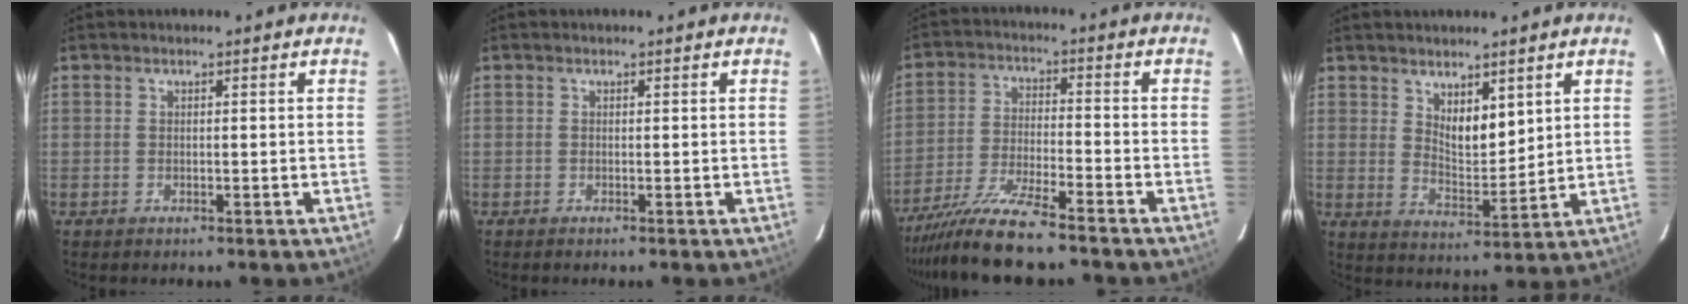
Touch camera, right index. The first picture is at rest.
{"total": 0.0}
{"total": 10.4, "force": [-8.9, 0.1, 5.5], "torque": [-0.099, -0.021, -0.159]}
{"total": 5.7, "force": [3.2, 2.2, 4.2], "torque": [-0.077, -0.013, 0.066]}